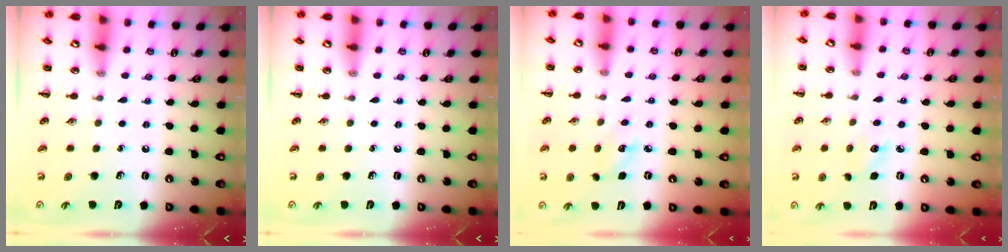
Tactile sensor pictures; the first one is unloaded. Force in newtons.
{"total": 0.0}
{"total": 3.7, "press": 3.6, "slide": 1.0}
{"total": 4.4, "press": 4.2, "slide": 1.2}